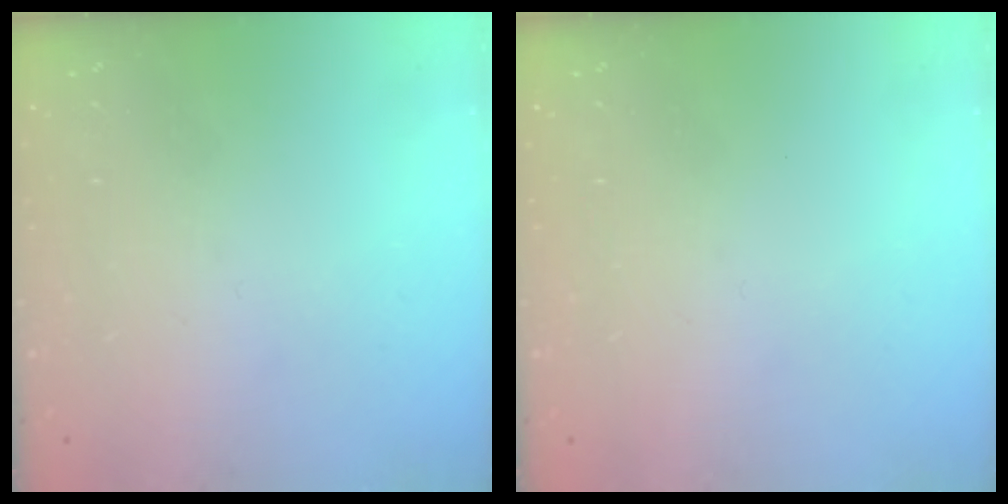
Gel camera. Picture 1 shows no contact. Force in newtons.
{"total": 0.0}